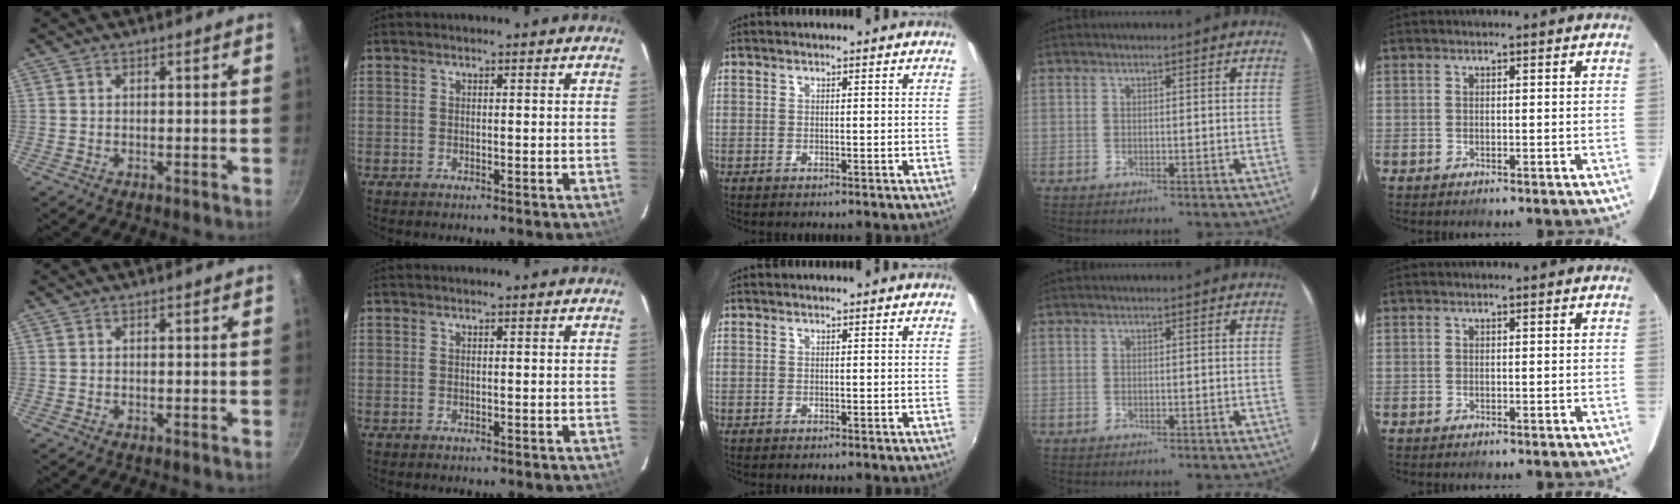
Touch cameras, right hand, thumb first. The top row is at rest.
{}